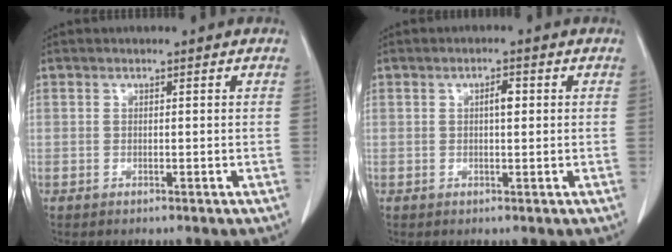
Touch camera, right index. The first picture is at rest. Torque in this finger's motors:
{"motor_torque": [0.19, 0.09, 0.11, 0.04]}